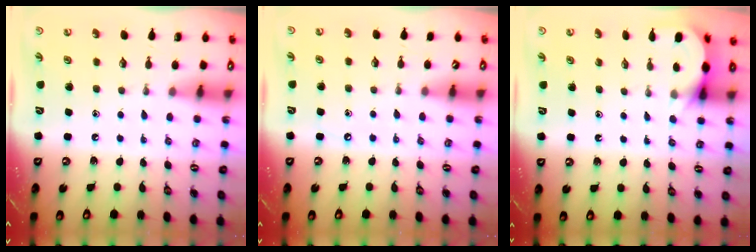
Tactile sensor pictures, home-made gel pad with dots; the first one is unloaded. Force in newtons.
{"total": 2.6, "press": 2.6, "slide": 0.4}
{"total": 4.0, "press": 3.9, "slide": 0.6}